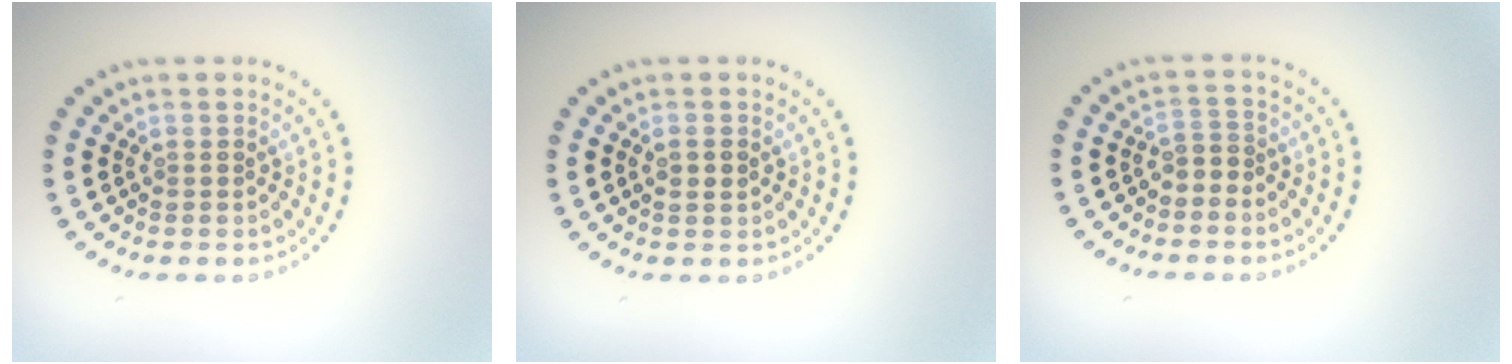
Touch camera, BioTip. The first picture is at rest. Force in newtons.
{"total": 1.1, "press": 1.1, "slide": 0.3}
{"total": 1.5, "press": 1.1, "slide": 1.0}